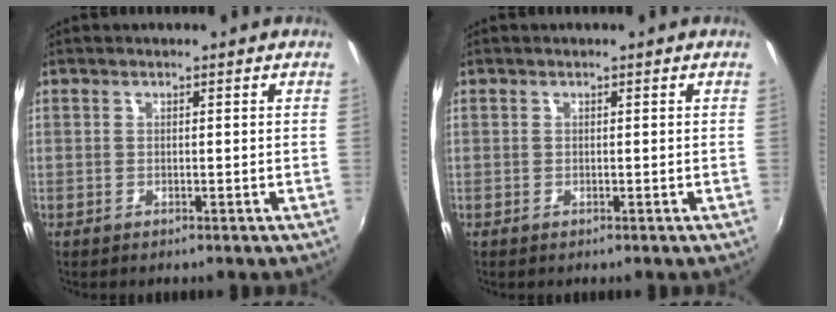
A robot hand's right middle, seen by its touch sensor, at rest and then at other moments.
{"total": 0.0}